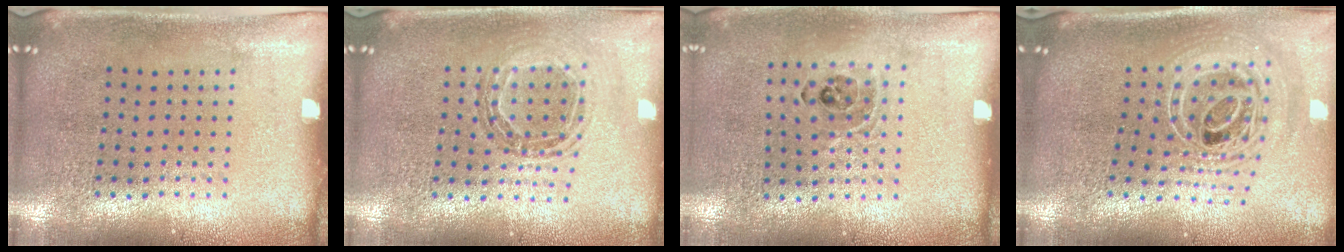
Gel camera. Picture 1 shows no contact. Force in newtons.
{"total": 0.9, "press": 0.9, "slide": 0.1}
{"total": 0.9, "press": 0.9, "slide": 0.1}
{"total": 2.6, "press": 1.9, "slide": 1.9}